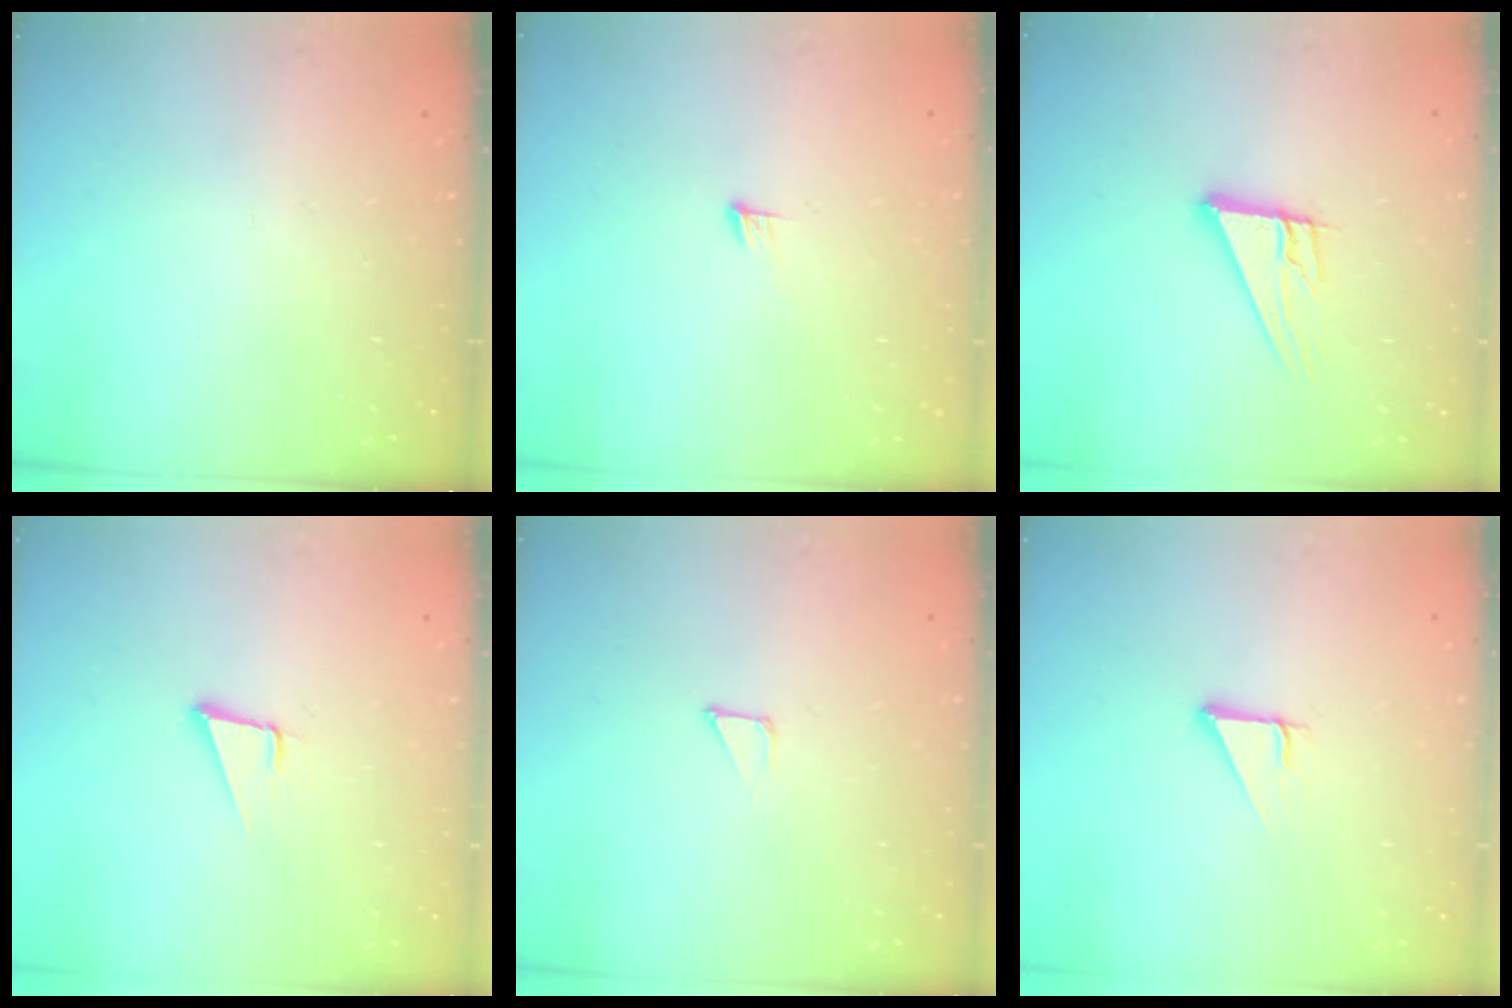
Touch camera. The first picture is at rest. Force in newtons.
{"total": 3.3, "press": 3.3, "slide": 0.2}
{"total": 10.7, "press": 10.7, "slide": 0.7}
{"total": 3.7, "press": 2.9, "slide": 2.3}
{"total": 1.2, "press": 1.2, "slide": 0.0}
{"total": 2.9, "press": 2.8, "slide": 0.2}